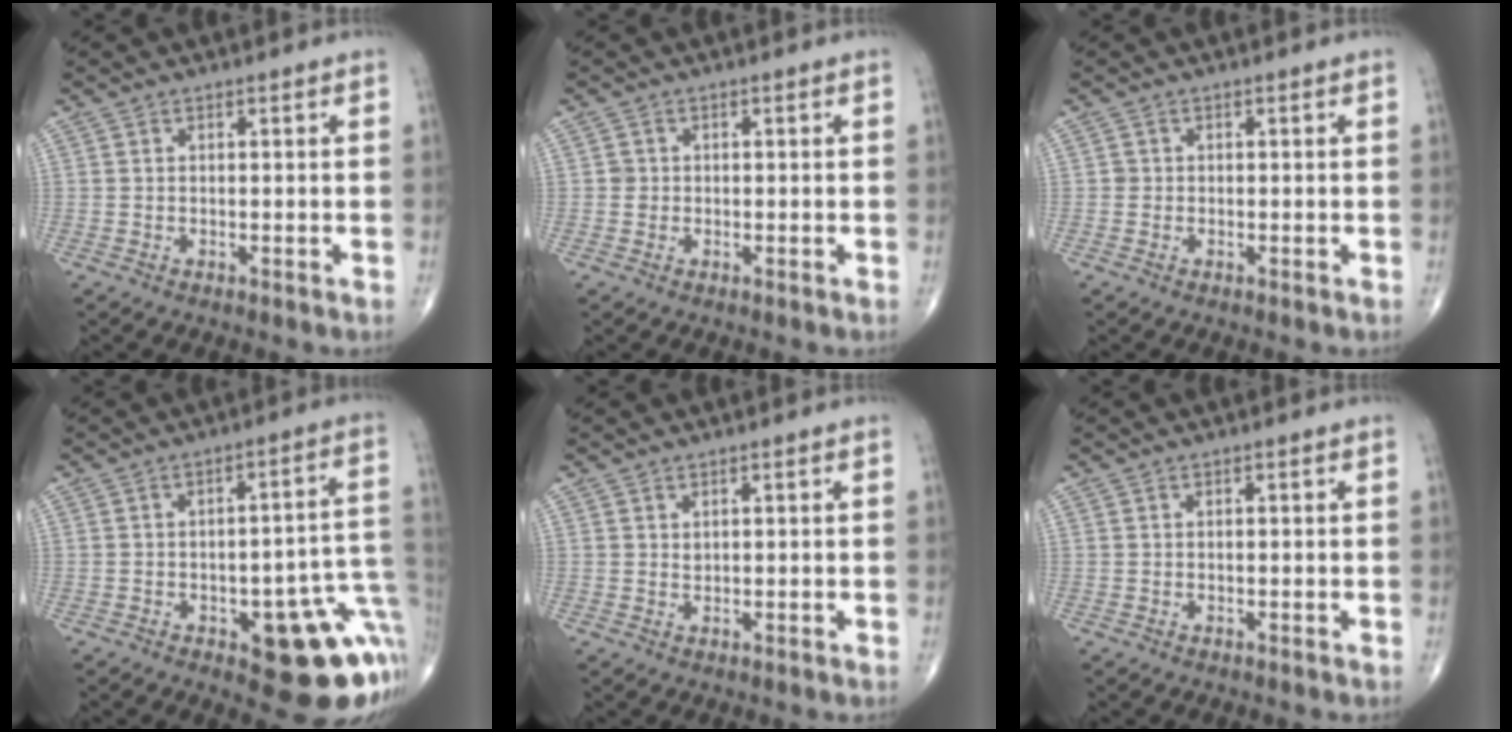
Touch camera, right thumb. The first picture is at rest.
{"total": 1.2, "force": [0.0, 1.2, 0.2], "torque": [0.004, 0.003, -0.001]}
{"total": 0.7, "force": [-0.1, 0.7, 0.1], "torque": [0.004, 0.004, -0.002]}
{"total": 17.8, "force": [-5.3, 6.9, 15.6], "torque": [-0.118, 0.038, -0.044]}
{"total": 0.7, "force": [0.4, 0.4, 0.4], "torque": [-0.002, -0.004, 0.008]}
{"total": 0.0}